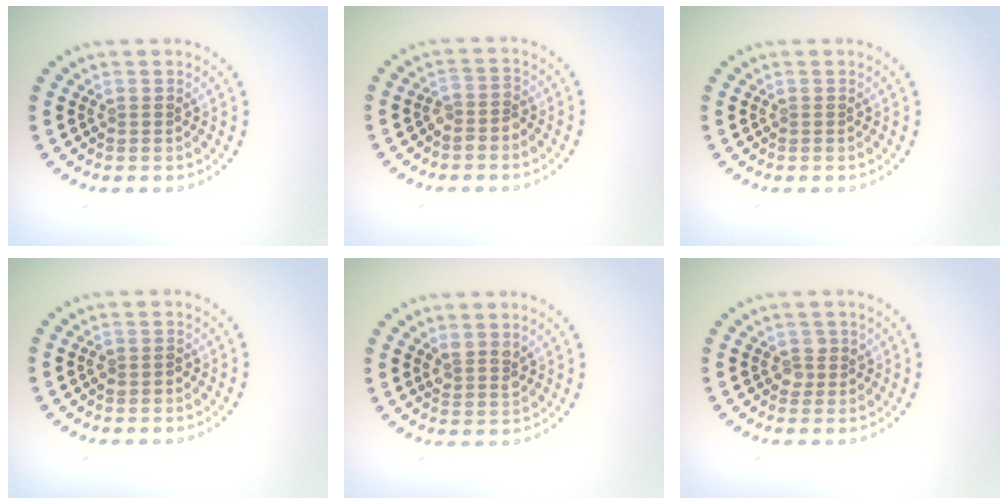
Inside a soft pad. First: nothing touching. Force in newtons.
{"total": 1.7, "press": 1.4, "slide": 0.9}
{"total": 0.0}
{"total": 0.9, "press": 0.8, "slide": 0.4}
{"total": 1.8, "press": 1.5, "slide": 0.9}
{"total": 1.2, "press": 1.1, "slide": 0.4}